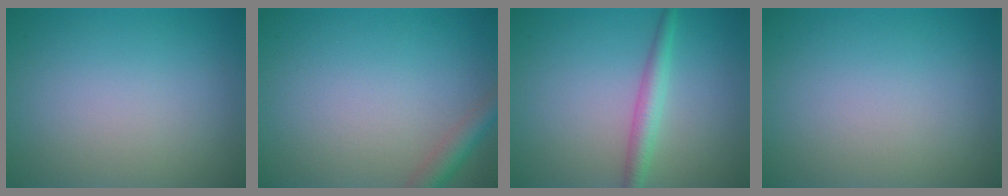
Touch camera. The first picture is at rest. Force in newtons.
{"total": 2.4, "press": 2.4, "slide": 0.2}
{"total": 2.4, "press": 2.4, "slide": 0.0}
{"total": 0.0}